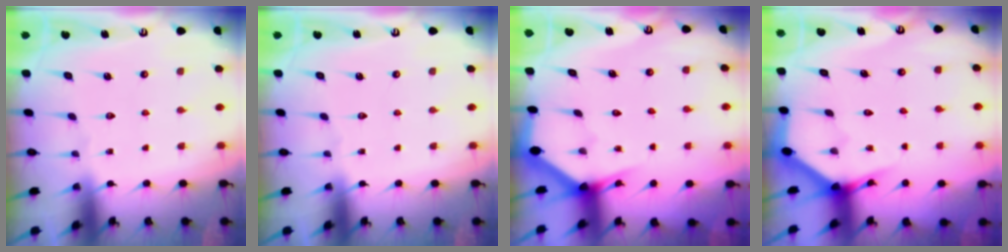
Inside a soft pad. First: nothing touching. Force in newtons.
{"total": 0.0}
{"total": 3.1, "press": 3.1, "slide": 0.1}
{"total": 3.9, "press": 3.8, "slide": 0.4}